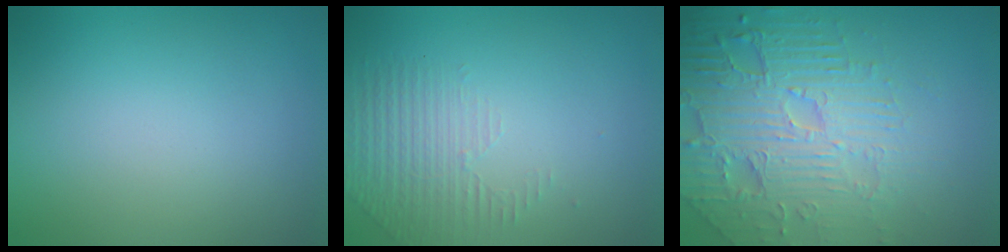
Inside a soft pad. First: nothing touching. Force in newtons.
{"total": 1.5, "press": 0.9, "slide": 1.2}
{"total": 7.9, "press": 5.7, "slide": 5.4}